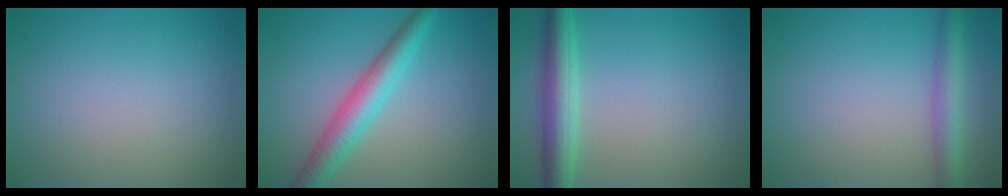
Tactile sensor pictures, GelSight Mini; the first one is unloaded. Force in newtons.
{"total": 4.5, "press": 4.5, "slide": 0.1}
{"total": 4.4, "press": 4.4, "slide": 0.2}
{"total": 3.1, "press": 3.1, "slide": 0.1}